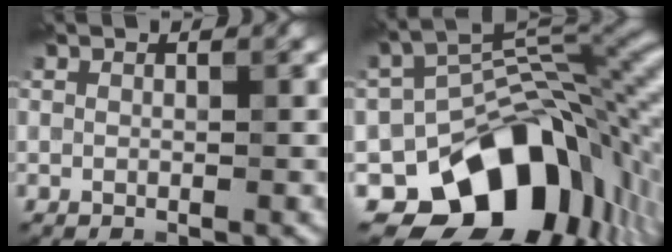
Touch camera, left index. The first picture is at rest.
{"total": 13.4, "force": [-6.4, 8.6, 8.1], "torque": [-0.104, -0.008, -0.111]}